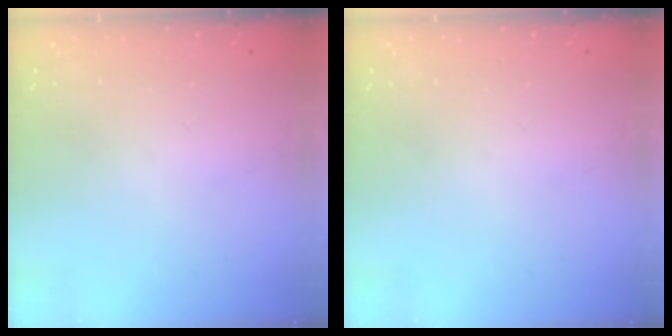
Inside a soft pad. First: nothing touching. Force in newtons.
{"total": 0.0}